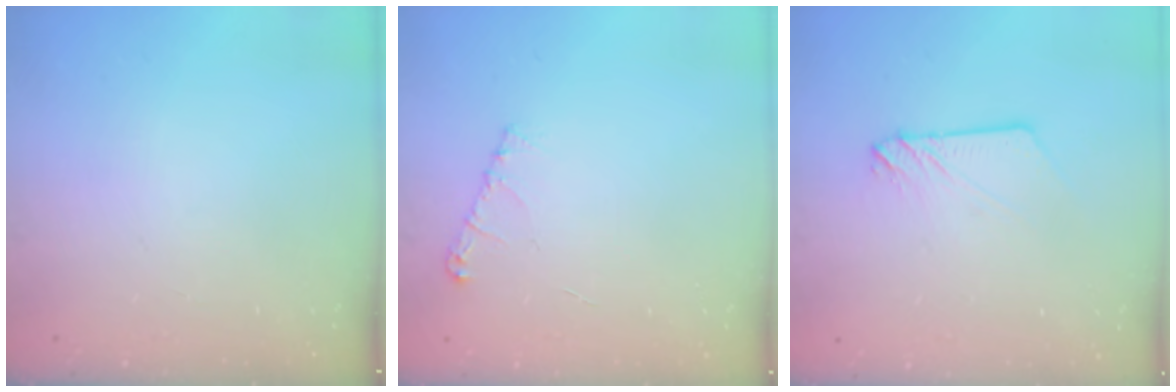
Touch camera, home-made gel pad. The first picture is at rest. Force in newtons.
{"total": 5.9, "press": 5.9, "slide": 0.7}
{"total": 3.2, "press": 3.2, "slide": 0.2}